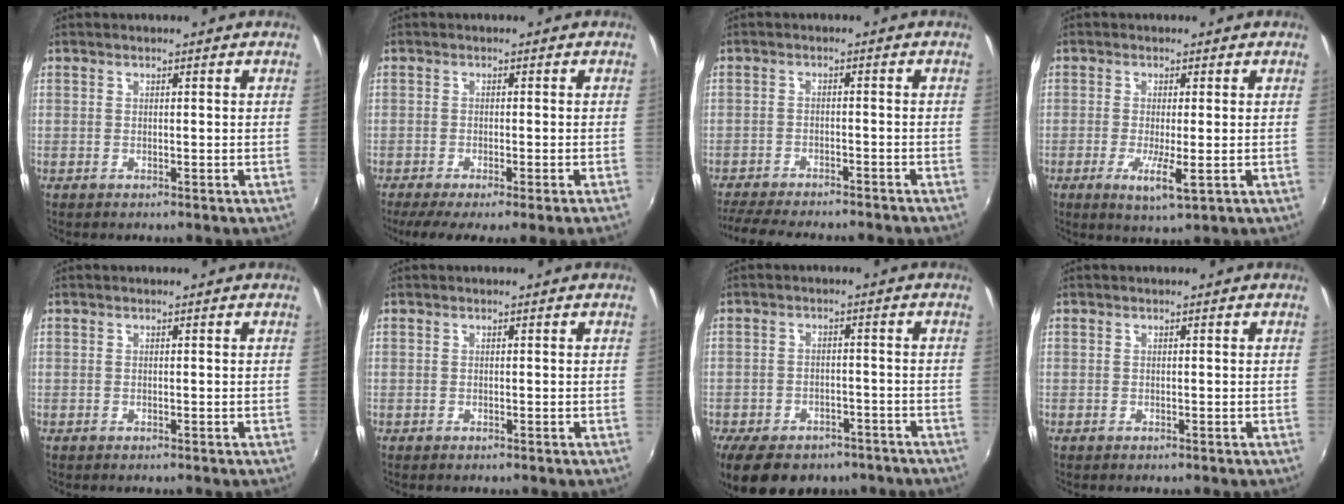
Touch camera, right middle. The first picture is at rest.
{"total": 6.7, "force": [-4.8, -0.5, 4.6], "torque": [-0.087, -0.031, -0.075]}
{"total": 12.5, "force": [-11.1, 1.9, 5.4], "torque": [-0.123, -0.027, -0.169]}
{"total": 4.9, "force": [-1.4, 0.4, 4.6], "torque": [-0.095, -0.017, -0.025]}
{"total": 0.0}
{"total": 0.0}
{"total": 15.8, "force": [-11.1, 8.2, 7.7], "torque": [-0.171, -0.022, -0.156]}
{"total": 0.0}